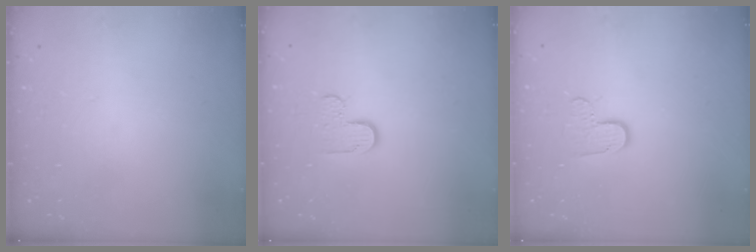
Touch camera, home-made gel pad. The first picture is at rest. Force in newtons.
{"total": 5.7, "press": 5.7, "slide": 0.4}
{"total": 7.7, "press": 7.6, "slide": 0.4}